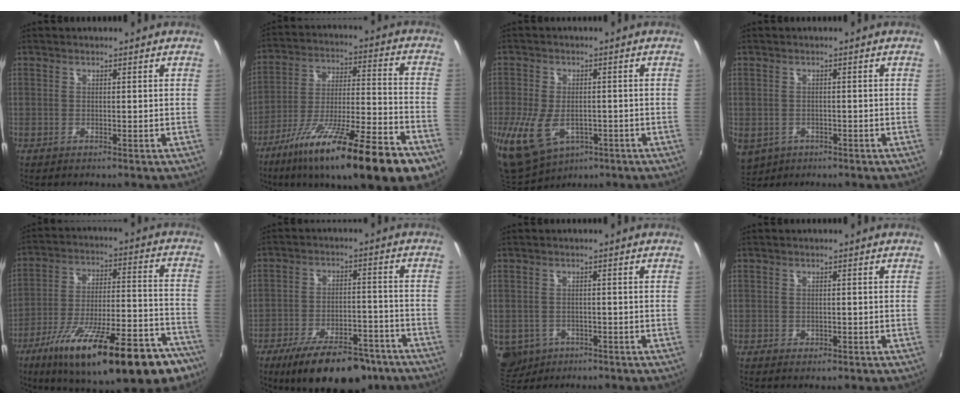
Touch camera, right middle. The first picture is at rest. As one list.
[{"total": 25.3, "force": [-16.4, 4.2, 18.8], "torque": [-0.308, -0.054, -0.261]}, {"total": 13.0, "force": [-4.4, 8.6, 8.7], "torque": [-0.200, -0.033, -0.064]}, {"total": 7.6, "force": [-2.8, 5.9, 3.8], "torque": [-0.089, -0.024, -0.031]}, {"total": 27.9, "force": [-18.5, 7.9, 19.3], "torque": [-0.302, -0.038, -0.267]}, {"total": 17.6, "force": [-13.2, 6.7, 9.5], "torque": [-0.168, -0.013, -0.186]}, {"total": 7.7, "force": [-2.8, 6.4, 3.2], "torque": [-0.080, -0.018, -0.032]}, {"total": 1.4, "force": [-0.6, 1.1, 0.5], "torque": [-0.010, -0.006, -0.009]}]